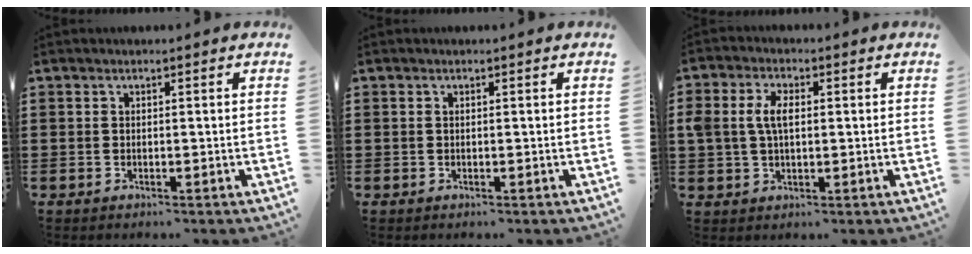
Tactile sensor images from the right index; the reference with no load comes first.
{"total": 0.0}
{"total": 4.8, "force": [0.8, 2.9, 3.8], "torque": [-0.095, 0.007, 0.007]}